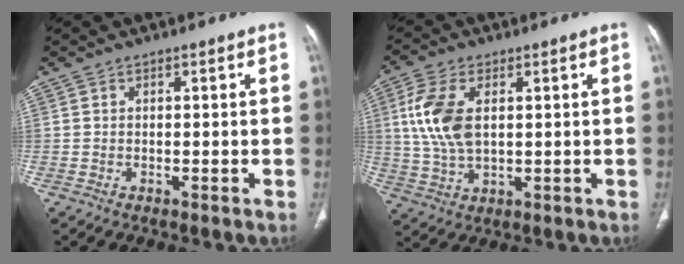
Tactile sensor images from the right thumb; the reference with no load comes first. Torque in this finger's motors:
{"motor_torque": [-0.36, 0.49, 1.41, 0.52, 0.43]}